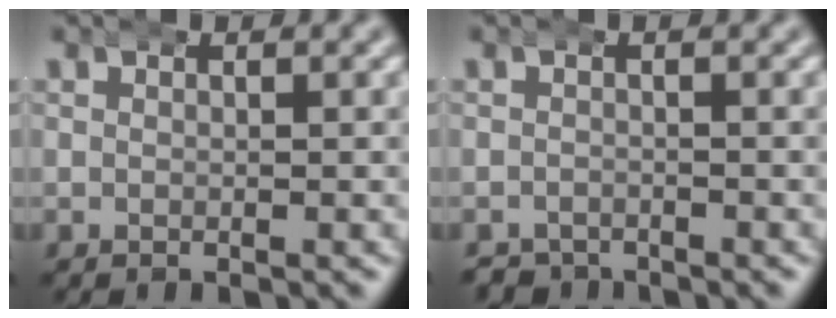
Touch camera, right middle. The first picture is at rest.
{"total": 2.0, "force": [-1.9, 0.6, -0.2], "torque": [0.002, -0.014, -0.027]}